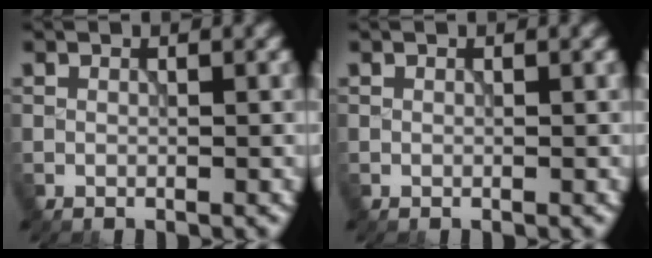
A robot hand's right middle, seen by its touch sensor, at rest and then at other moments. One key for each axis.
{"total": 0.0}